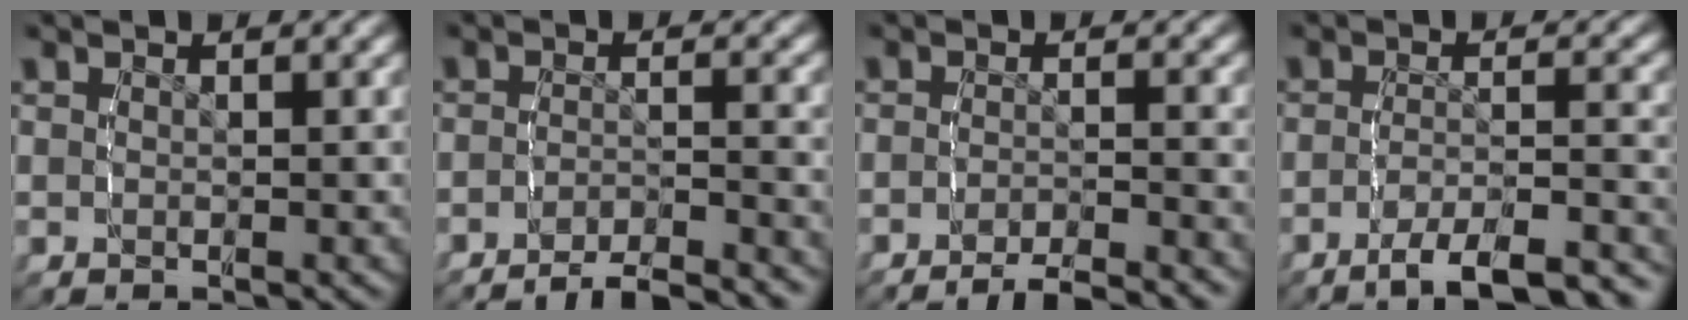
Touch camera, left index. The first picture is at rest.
{"total": 6.0, "force": [-5.7, 0.9, 1.7], "torque": [-0.012, -0.012, -0.093]}
{"total": 4.2, "force": [-3.8, 0.6, 1.5], "torque": [-0.011, -0.001, -0.069]}
{"total": 9.7, "force": [-8.9, 1.7, 3.5], "torque": [-0.042, -0.021, -0.131]}